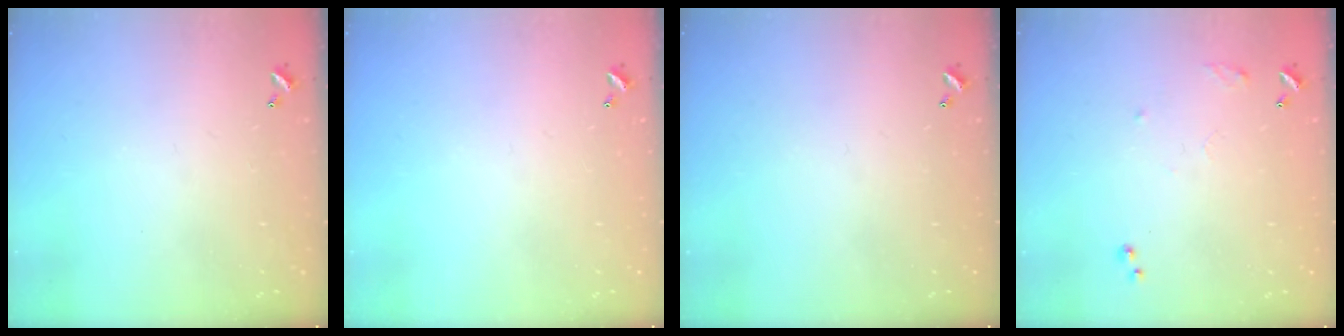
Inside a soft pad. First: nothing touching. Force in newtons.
{"total": 0.0}
{"total": 0.0}
{"total": 7.8, "press": 7.7, "slide": 0.9}